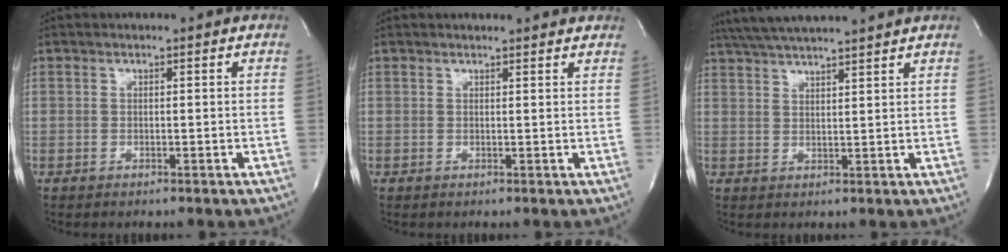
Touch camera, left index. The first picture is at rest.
{"total": 5.1, "force": [4.8, 0.9, 1.2], "torque": [-0.016, 0.003, 0.041]}
{"total": 12.2, "force": [11.0, 0.2, 5.4], "torque": [-0.101, 0.031, 0.168]}